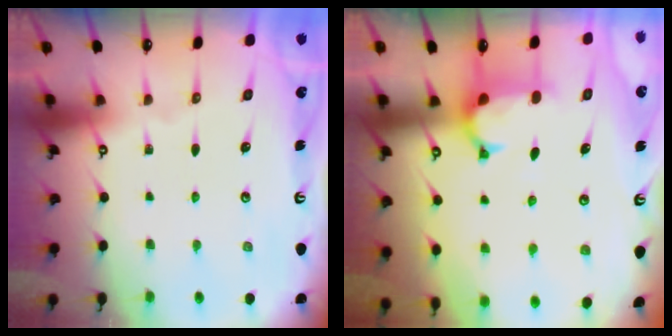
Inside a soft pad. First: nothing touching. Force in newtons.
{"total": 0.7, "press": 0.1, "slide": 0.7}